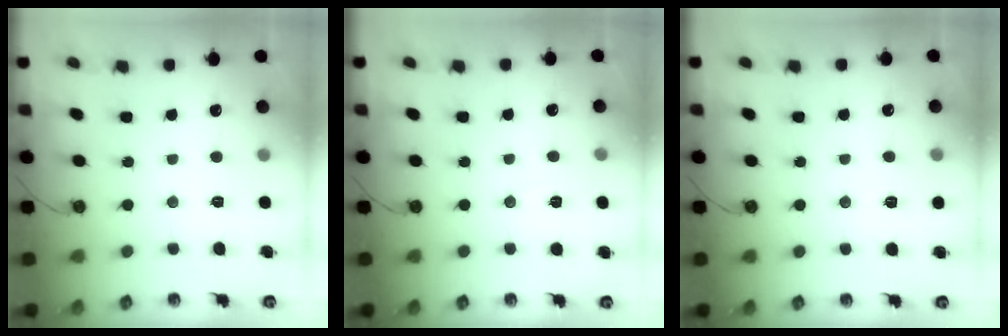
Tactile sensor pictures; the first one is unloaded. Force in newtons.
{"total": 4.3, "press": 3.0, "slide": 3.0}
{"total": 5.6, "press": 4.6, "slide": 3.1}